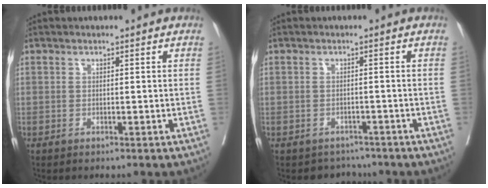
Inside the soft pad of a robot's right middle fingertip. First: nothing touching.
{"total": 2.8, "force": [-2.4, 1.3, -0.4], "torque": [0.004, 0.009, -0.034]}